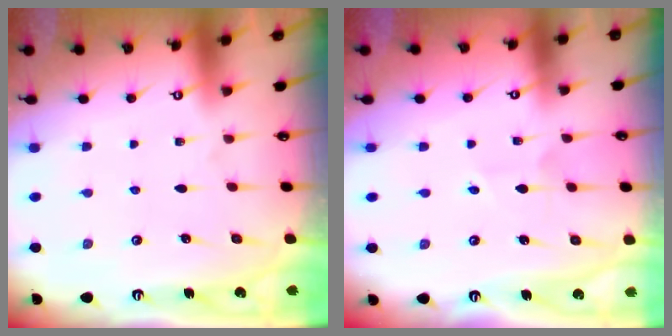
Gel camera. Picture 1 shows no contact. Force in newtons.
{"total": 2.8, "press": 2.8, "slide": 0.3}